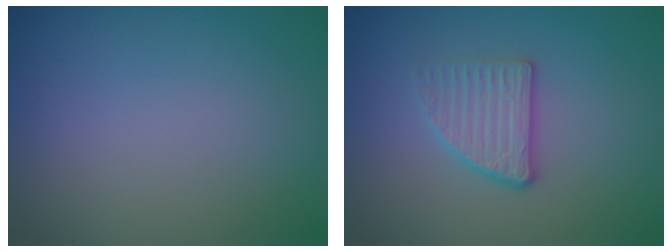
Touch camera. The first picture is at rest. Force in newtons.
{"total": 2.8, "press": 2.5, "slide": 1.4}